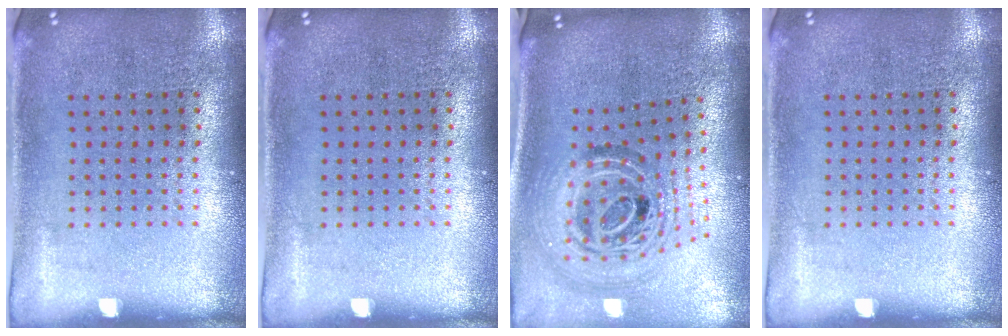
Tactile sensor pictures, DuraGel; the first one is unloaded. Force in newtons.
{"total": 0.0}
{"total": 2.1, "press": 1.7, "slide": 1.3}
{"total": 0.0}